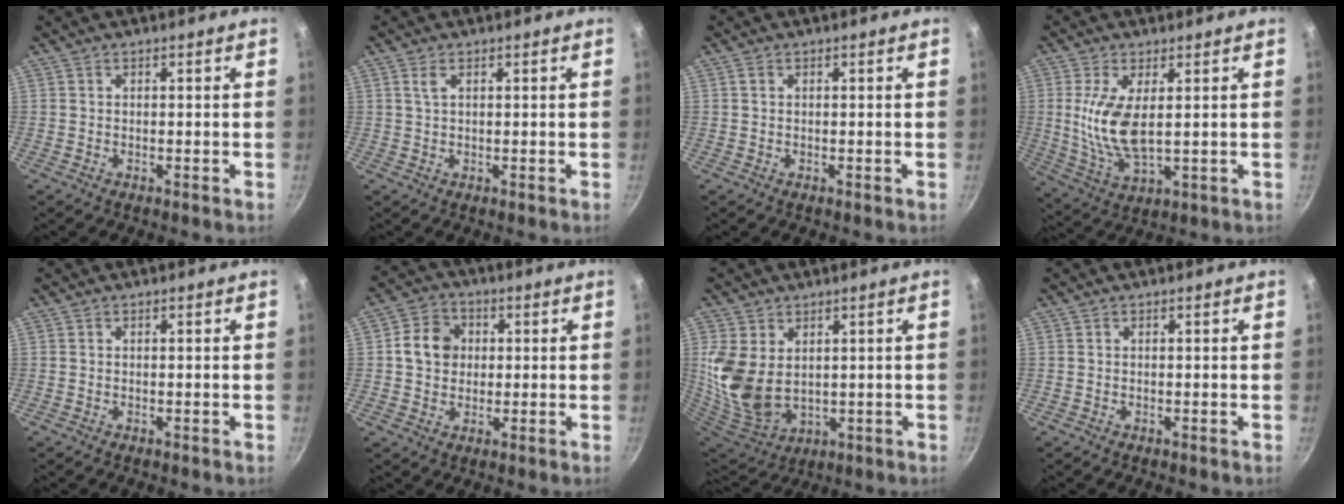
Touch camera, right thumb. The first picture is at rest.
{"total": 1.8, "force": [0.8, 0.9, 1.3], "torque": [-0.026, -0.001, 0.015]}
{"total": 0.5, "force": [0.1, 0.4, 0.3], "torque": [-0.005, 0.003, 0.003]}
{"total": 10.3, "force": [1.4, 4.4, 9.2], "torque": [-0.188, -0.015, 0.035]}
{"total": 0.0}
{"total": 7.5, "force": [1.0, 6.5, 3.6], "torque": [-0.035, 0.011, 0.005]}
{"total": 13.5, "force": [3.0, 9.4, 9.3], "torque": [-0.188, -0.036, 0.078]}
{"total": 0.0}